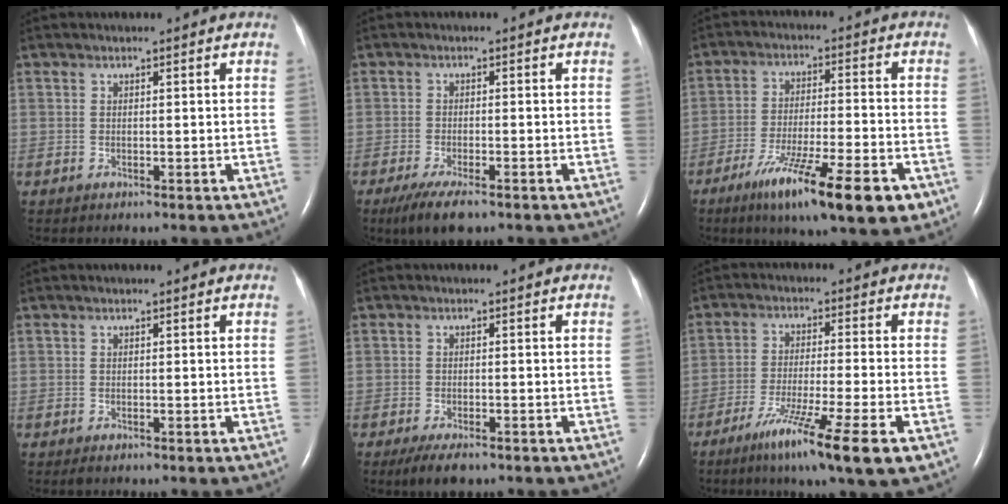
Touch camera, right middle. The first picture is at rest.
{"total": 5.9, "force": [-4.0, 1.3, 4.1], "torque": [-0.077, -0.015, -0.065]}
{"total": 15.6, "force": [-8.9, 1.8, 12.6], "torque": [-0.187, -0.031, -0.140]}
{"total": 0.5, "force": [-0.4, 0.2, 0.3], "torque": [-0.008, -0.002, -0.004]}
{"total": 4.1, "force": [-2.8, 1.3, 2.7], "torque": [-0.052, -0.007, -0.043]}
{"total": 12.6, "force": [-7.0, -0.6, 10.5], "torque": [-0.182, -0.039, -0.114]}